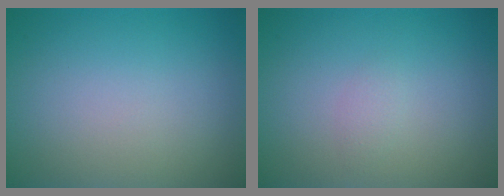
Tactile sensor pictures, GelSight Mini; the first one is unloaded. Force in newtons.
{"total": 0.8, "press": 0.8, "slide": 0.1}